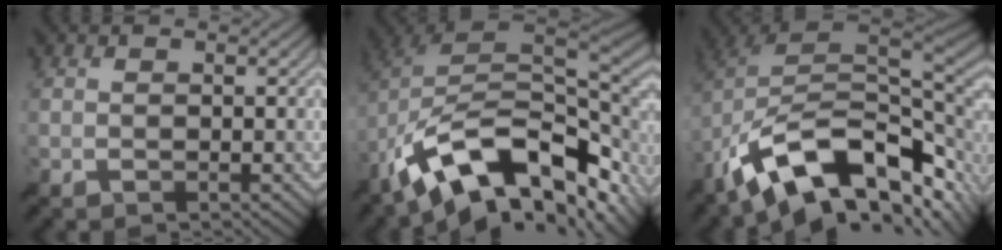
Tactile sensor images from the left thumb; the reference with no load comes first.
{"total": 16.1, "force": [-5.6, 8.3, 12.6], "torque": [-0.234, -0.005, -0.097]}
{"total": 15.6, "force": [-4.9, 8.6, 12.1], "torque": [-0.228, -0.009, -0.078]}